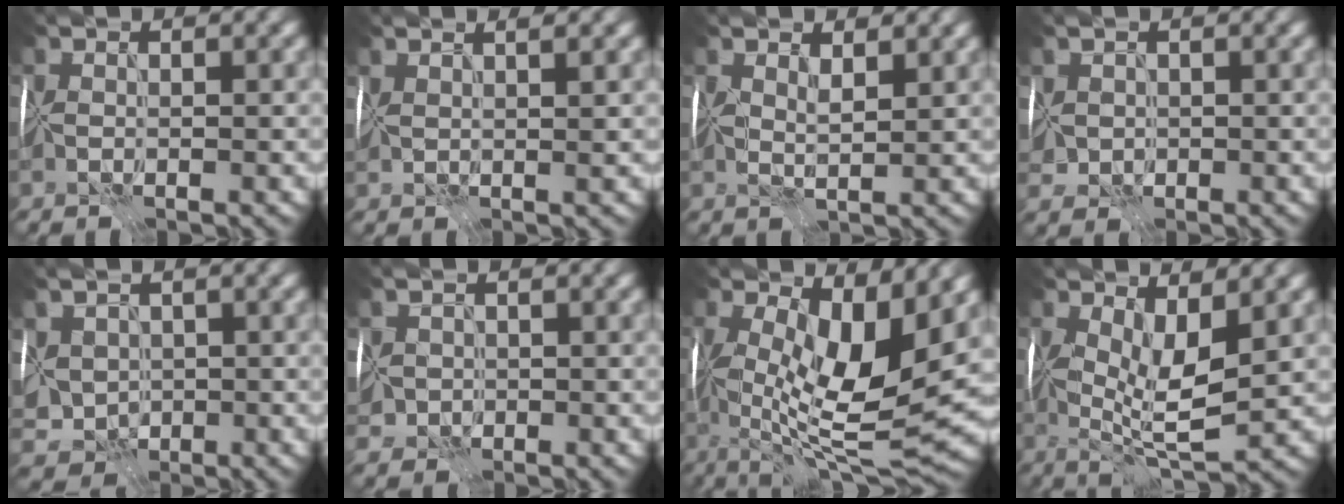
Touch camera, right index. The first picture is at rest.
{"total": 3.4, "force": [2.2, 1.2, 2.3], "torque": [-0.013, 0.022, 0.010]}
{"total": 2.1, "force": [1.3, 0.9, 1.4], "torque": [-0.029, -0.001, 0.026]}
{"total": 1.8, "force": [0.7, 1.5, 0.6], "torque": [-0.013, 0.000, 0.015]}
{"total": 4.5, "force": [0.4, 3.8, 2.5], "torque": [-0.055, -0.001, 0.013]}
{"total": 1.9, "force": [0.4, 1.7, 0.7], "torque": [-0.014, 0.000, 0.007]}
{"total": 11.9, "force": [1.6, 4.3, 10.9], "torque": [-0.175, -0.018, 0.023]}
{"total": 6.2, "force": [1.4, 2.2, 5.6], "torque": [-0.109, -0.009, 0.026]}